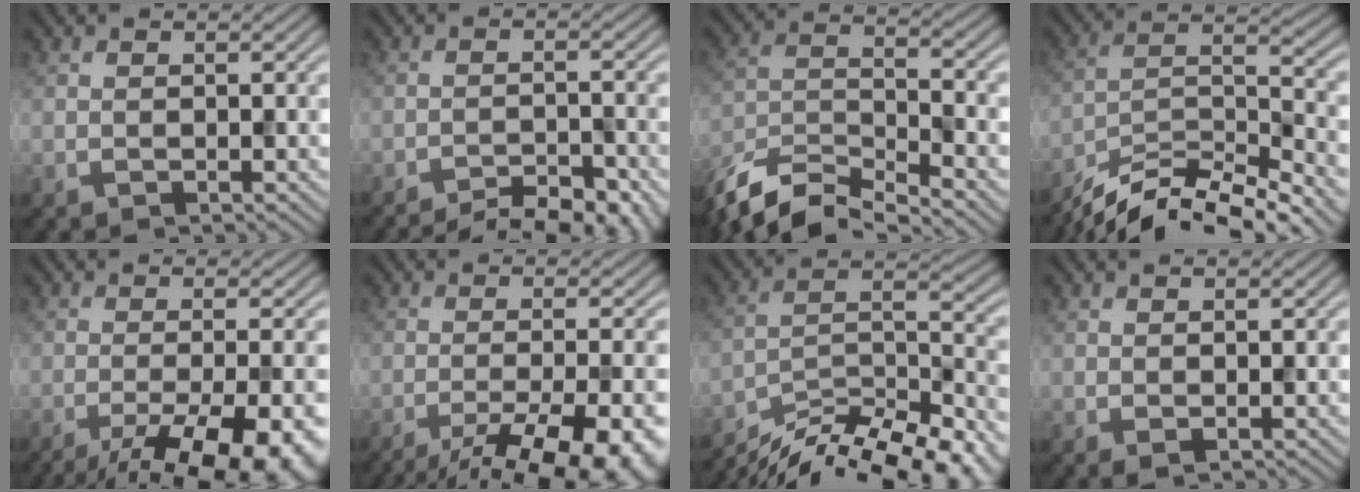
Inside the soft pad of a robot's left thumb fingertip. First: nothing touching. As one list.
[{"total": 9.3, "force": [-8.1, 2.2, 3.9], "torque": [-0.057, -0.001, -0.104]}, {"total": 10.4, "force": [-8.7, 2.7, 5.0], "torque": [-0.102, -0.008, -0.174]}, {"total": 11.6, "force": [-9.4, 2.6, 6.2], "torque": [-0.115, -0.002, -0.175]}, {"total": 13.8, "force": [-8.1, 3.9, 10.4], "torque": [-0.150, -0.021, -0.099]}, {"total": 13.8, "force": [-9.3, 3.7, 9.5], "torque": [-0.133, -0.020, -0.115]}, {"total": 15.0, "force": [-12.5, 3.7, 7.3], "torque": [-0.125, -0.006, -0.201]}, {"total": 0.6, "force": [0.1, 0.3, 0.5], "torque": [-0.009, -0.002, 0.002]}]